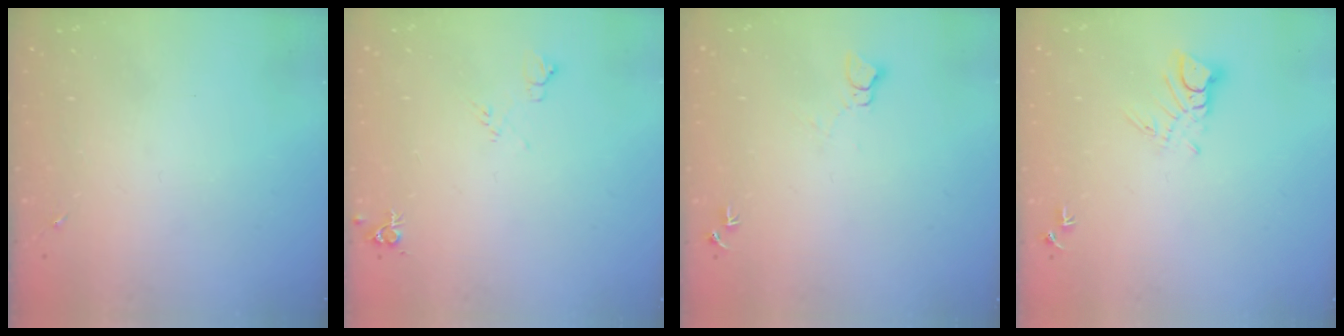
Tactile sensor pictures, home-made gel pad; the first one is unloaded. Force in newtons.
{"total": 6.5, "press": 6.4, "slide": 1.0}
{"total": 5.2, "press": 5.2, "slide": 0.6}
{"total": 5.3, "press": 5.3, "slide": 0.3}